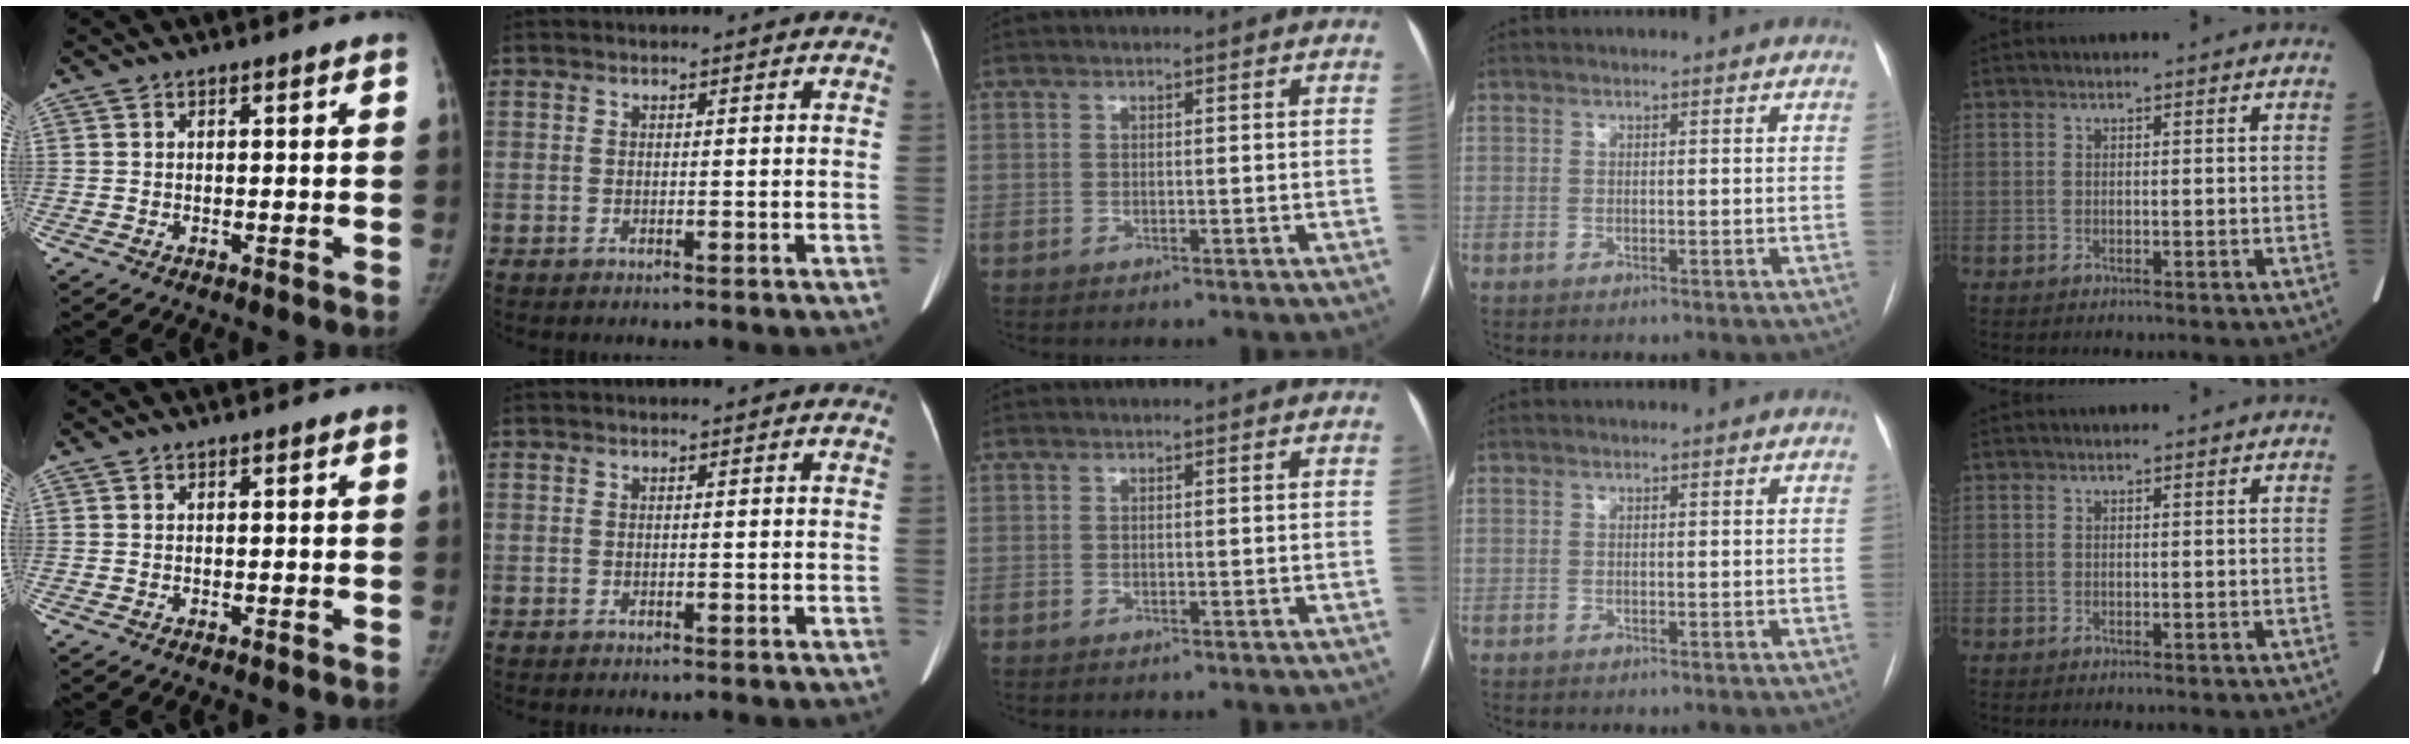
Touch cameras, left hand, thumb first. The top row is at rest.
{}